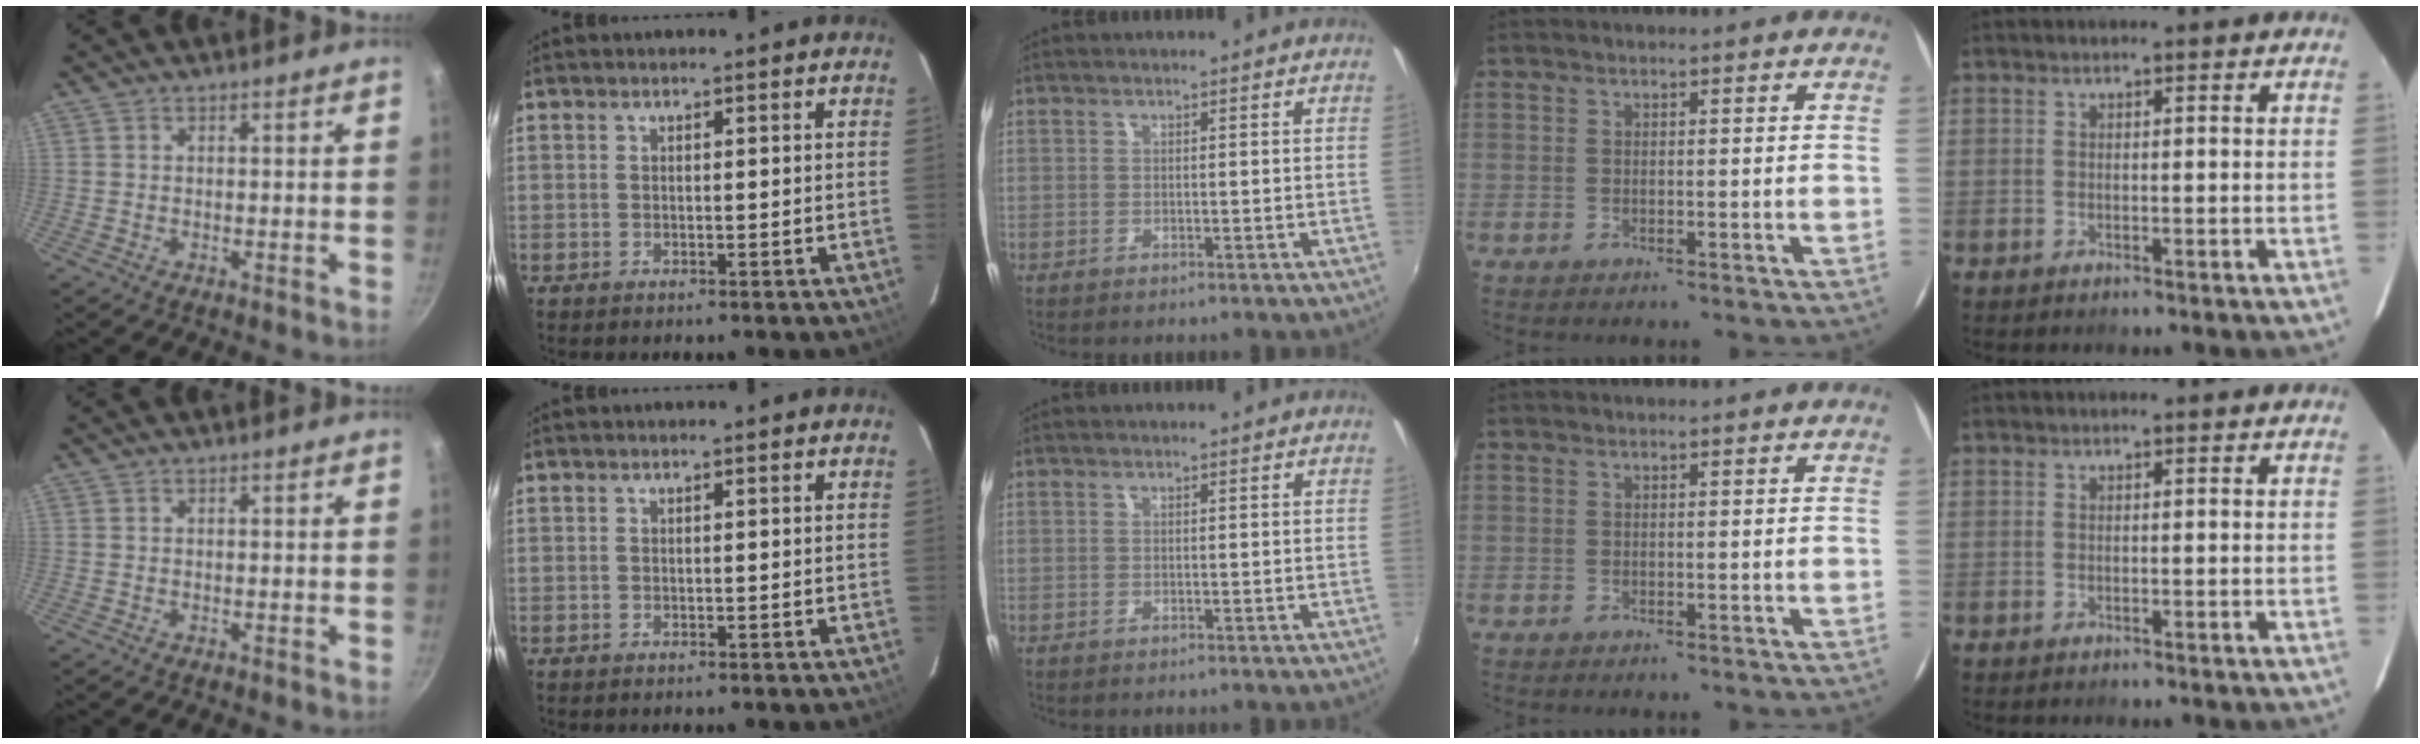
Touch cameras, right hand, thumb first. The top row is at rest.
{}